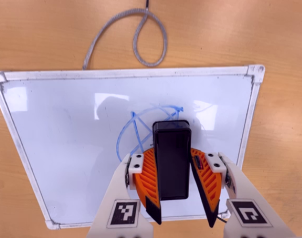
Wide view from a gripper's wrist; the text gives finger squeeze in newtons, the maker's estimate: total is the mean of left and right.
{"total": 8.4, "left": 9.4, "right": 7.4}